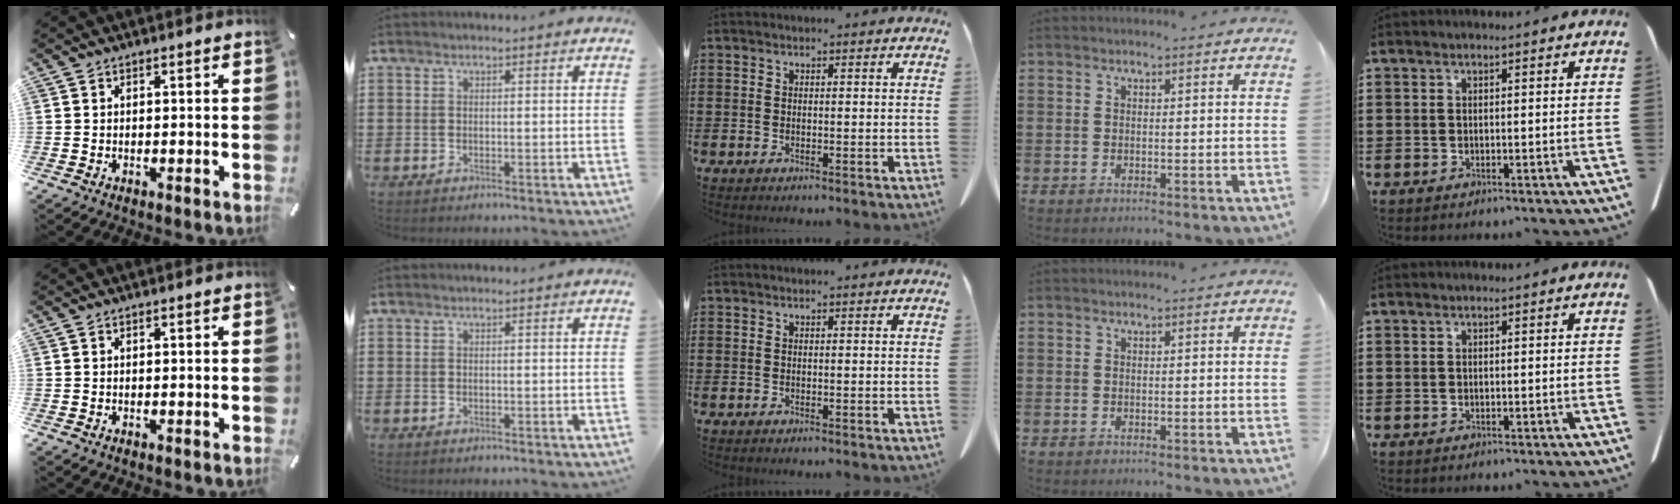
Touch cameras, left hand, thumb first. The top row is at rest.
{}